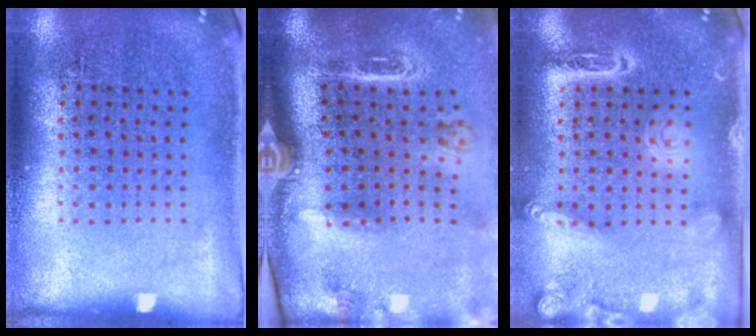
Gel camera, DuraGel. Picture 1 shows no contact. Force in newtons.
{"total": 3.0, "press": 2.1, "slide": 2.1}
{"total": 2.1, "press": 1.9, "slide": 0.9}